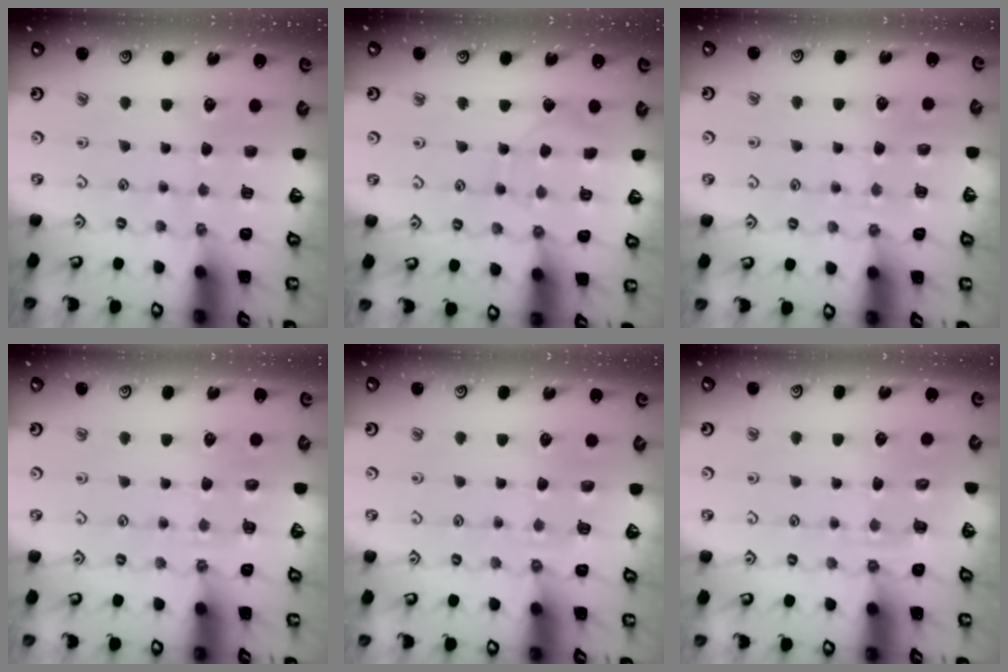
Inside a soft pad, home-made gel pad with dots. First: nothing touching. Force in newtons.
{"total": 6.6, "press": 6.5, "slide": 0.7}
{"total": 5.6, "press": 5.6, "slide": 0.6}
{"total": 4.2, "press": 4.1, "slide": 0.9}
{"total": 2.8, "press": 2.5, "slide": 1.3}
{"total": 3.2, "press": 3.0, "slide": 1.1}